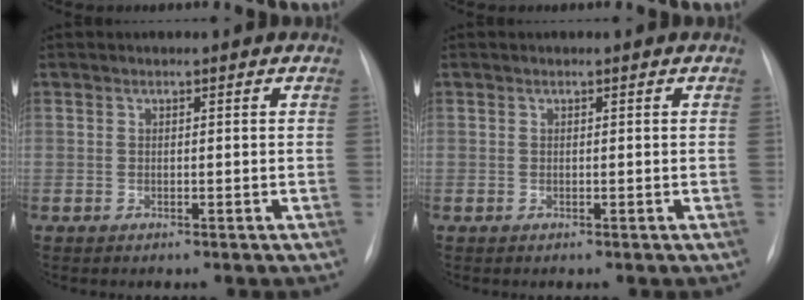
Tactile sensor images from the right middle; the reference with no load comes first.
{"total": 0.0}